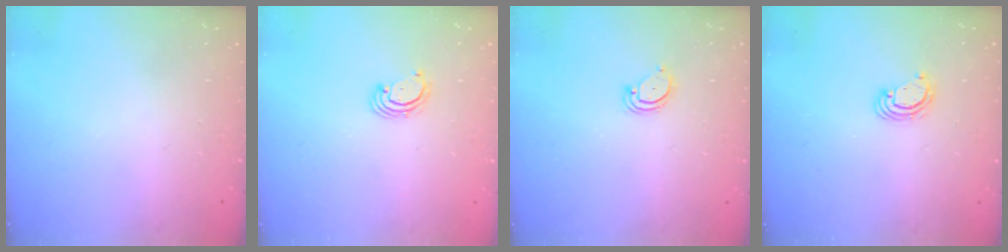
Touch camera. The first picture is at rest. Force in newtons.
{"total": 2.7, "press": 2.7, "slide": 0.3}
{"total": 3.0, "press": 3.0, "slide": 0.2}
{"total": 4.0, "press": 3.9, "slide": 0.3}